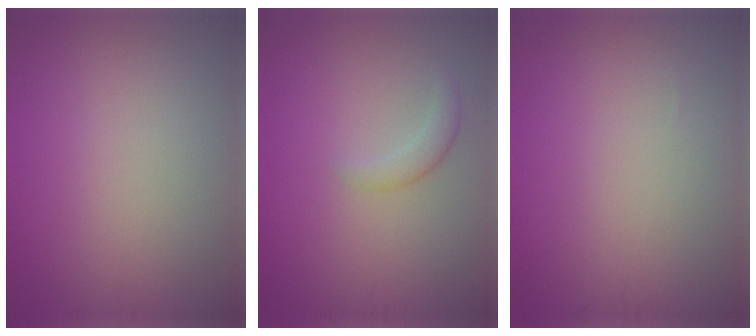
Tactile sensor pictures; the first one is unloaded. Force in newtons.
{"total": 1.6, "press": 1.6, "slide": 0.0}
{"total": 0.0}